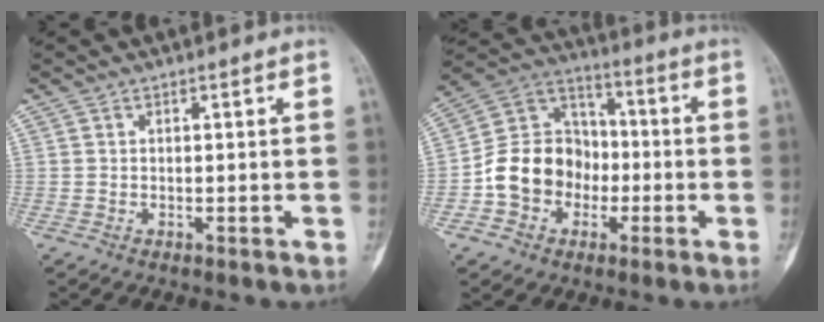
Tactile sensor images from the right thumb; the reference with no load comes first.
{"total": 14.1, "force": [-3.5, 11.8, 6.8], "torque": [-0.084, 0.050, -0.068]}